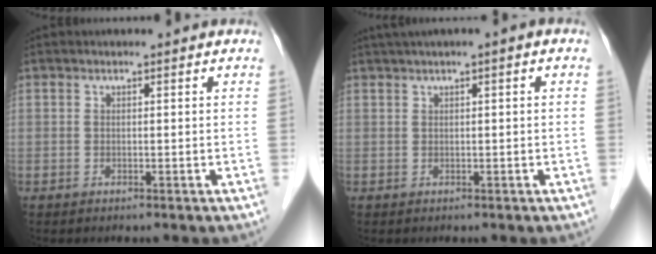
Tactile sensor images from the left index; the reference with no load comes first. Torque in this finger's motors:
{"motor_torque": [0.35, -0.67, 0.74, 0.15]}